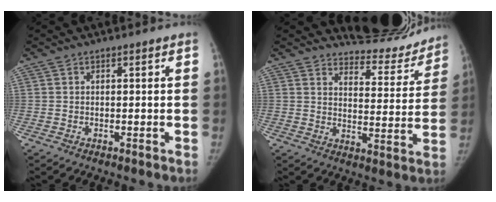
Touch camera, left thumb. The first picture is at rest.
{"total": 13.6, "force": [13.1, 3.4, 1.2], "torque": [0.027, -0.111, 0.166]}